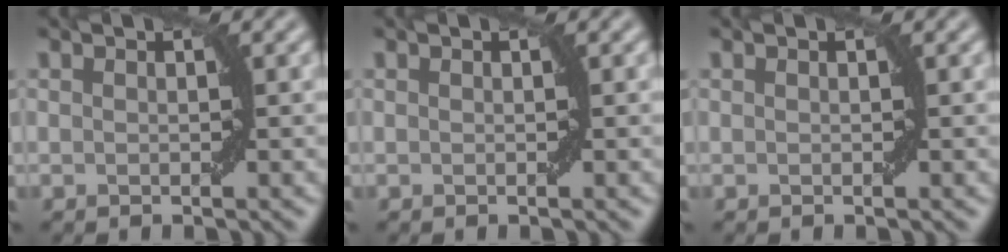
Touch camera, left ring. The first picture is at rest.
{"total": 0.0}
{"total": 0.0}